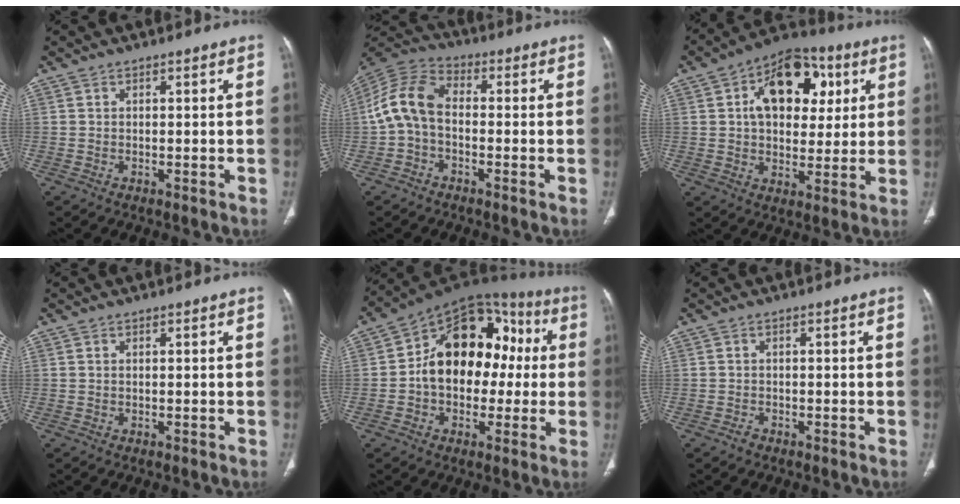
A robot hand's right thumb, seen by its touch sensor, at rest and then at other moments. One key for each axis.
{"total": 9.4, "fx": -1.0, "fy": 6.1, "fz": 7.0, "tx": -0.141, "ty": 0.030, "tz": -0.035}
{"total": 16.9, "fx": 4.9, "fy": 11.0, "fz": 11.8, "tx": -0.128, "ty": 0.005, "tz": 0.073}
{"total": 0.0}
{"total": 19.1, "fx": 0.4, "fy": 13.3, "fz": 13.8, "tx": -0.157, "ty": 0.056, "tz": -0.005}
{"total": 0.9, "fx": -0.7, "fy": 0.6, "fz": 0.2, "tx": -0.006, "ty": 0.001, "tz": -0.015}